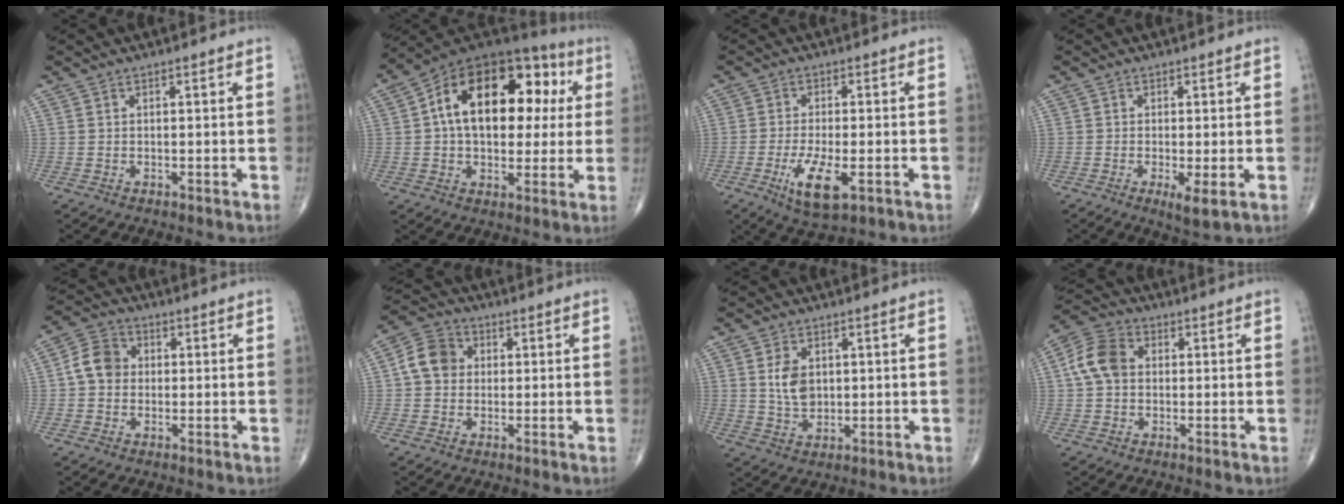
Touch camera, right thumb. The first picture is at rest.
{"total": 23.7, "force": [4.3, 14.0, 18.6], "torque": [-0.260, 0.037, 0.057]}
{"total": 8.4, "force": [-3.0, 2.9, 7.2], "torque": [-0.137, -0.011, -0.048]}
{"total": 3.7, "force": [-1.0, 0.8, 3.4], "torque": [-0.066, -0.014, -0.018]}
{"total": 6.4, "force": [0.0, 5.4, 3.4], "torque": [-0.050, 0.018, -0.010]}
{"total": 7.0, "force": [0.6, 6.0, 3.7], "torque": [-0.057, 0.017, 0.001]}
{"total": 6.0, "force": [1.2, 4.1, 4.2], "torque": [-0.062, -0.009, 0.027]}
{"total": 7.8, "force": [0.7, 5.9, 5.1], "torque": [-0.097, 0.022, 0.004]}